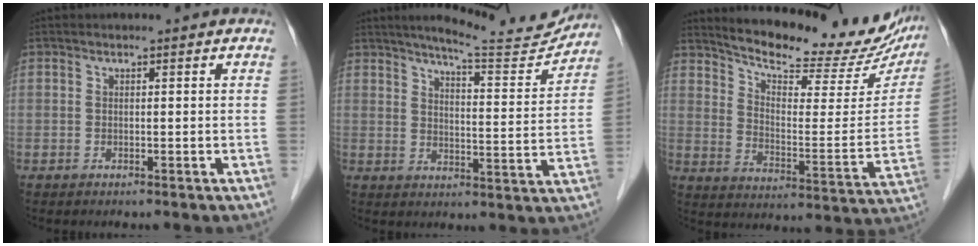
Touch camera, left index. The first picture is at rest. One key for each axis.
{"total": 13.4, "fx": 12.6, "fy": 0.6, "fz": 4.4, "tx": -0.059, "ty": -0.024, "tz": 0.163}
{"total": 23.2, "fx": 20.6, "fy": 5.4, "fz": 9.1, "tx": -0.131, "ty": -0.040, "tz": 0.267}